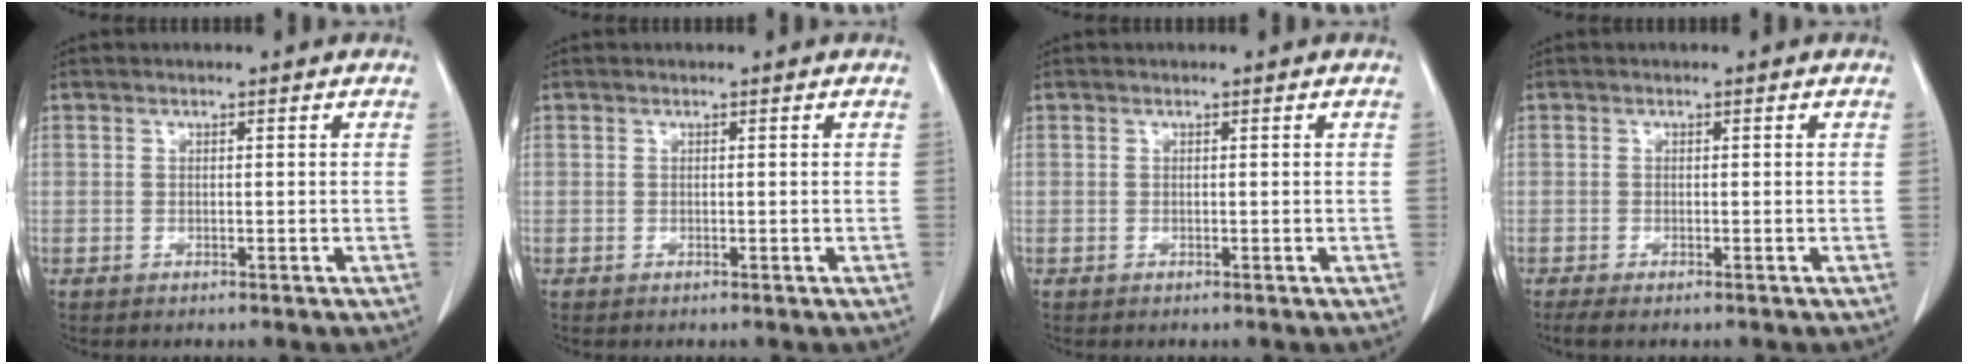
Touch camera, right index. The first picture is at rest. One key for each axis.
{"total": 0.0}
{"total": 0.0}
{"total": 2.2, "fx": -1.7, "fy": 0.5, "fz": 1.4, "tx": -0.022, "ty": -0.007, "tz": -0.025}